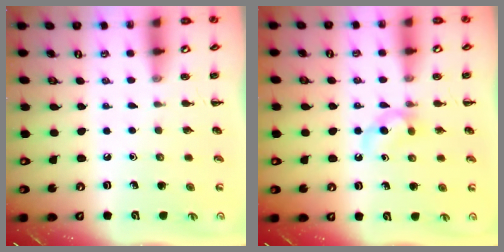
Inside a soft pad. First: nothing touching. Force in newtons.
{"total": 4.0, "press": 3.6, "slide": 1.7}